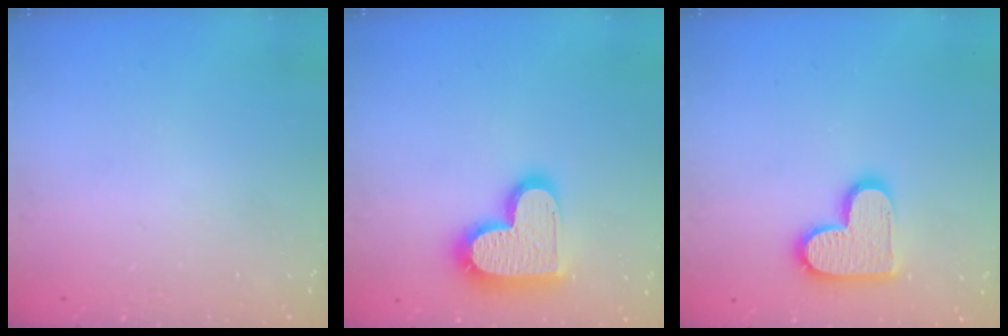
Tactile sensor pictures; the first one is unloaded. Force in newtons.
{"total": 17.7, "press": 17.7, "slide": 1.2}
{"total": 15.4, "press": 15.4, "slide": 1.1}